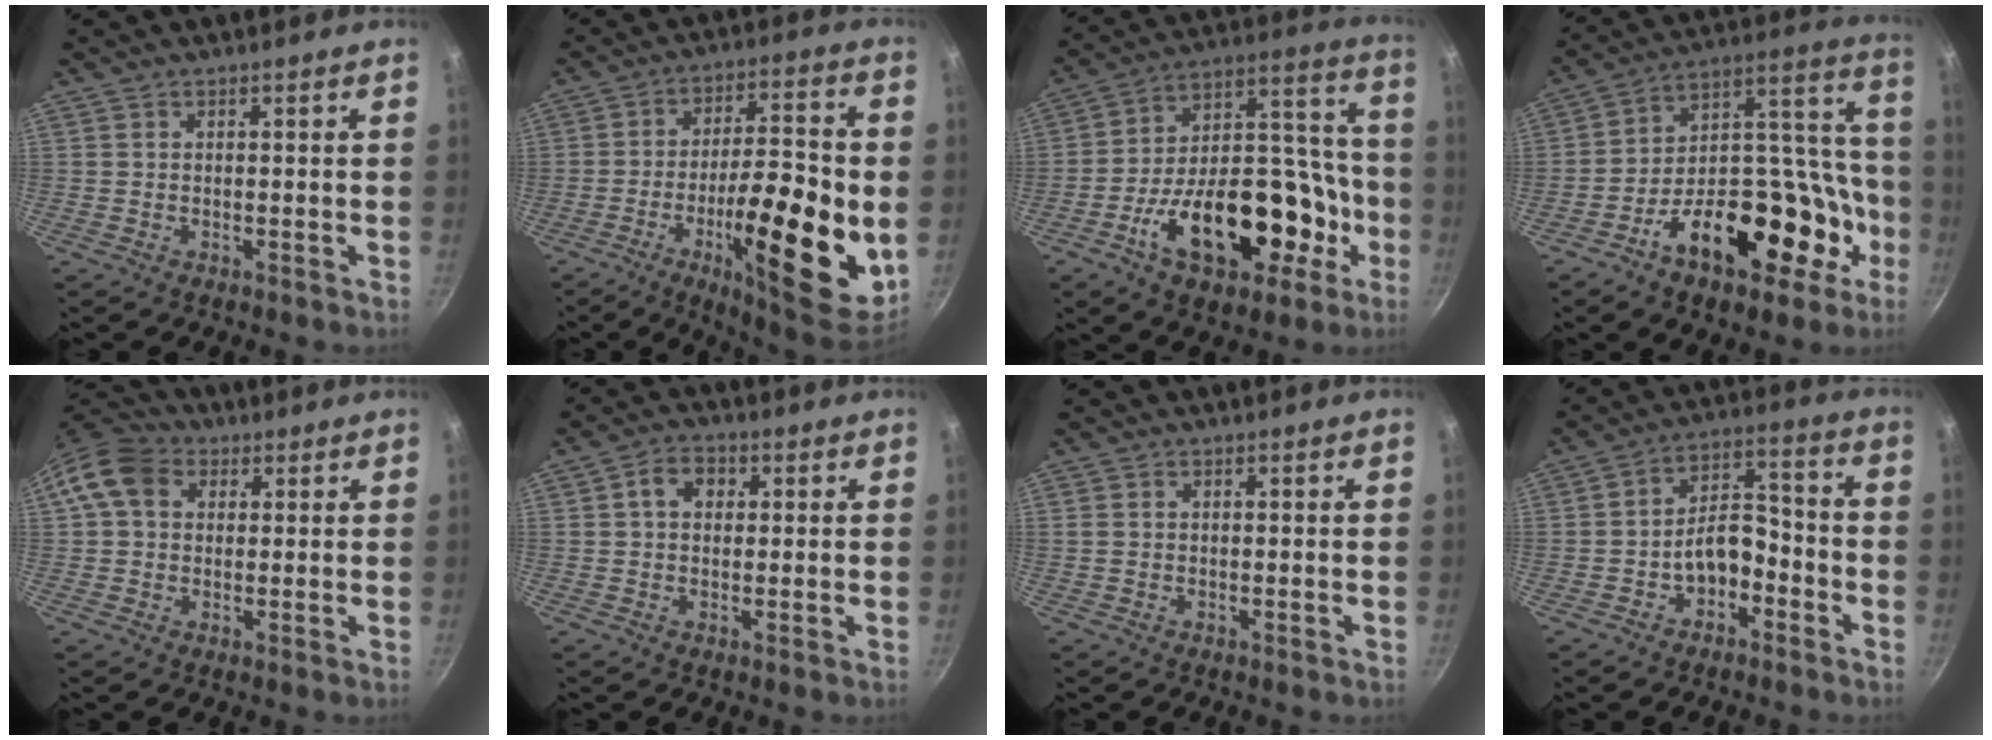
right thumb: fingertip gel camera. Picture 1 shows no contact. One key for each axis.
{"total": 23.6, "fx": -5.4, "fy": 7.3, "fz": 21.8, "tx": -0.305, "ty": 0.012, "tz": -0.081}
{"total": 25.9, "fx": -9.9, "fy": 14.8, "fz": 18.9, "tx": -0.251, "ty": 0.078, "tz": -0.148}
{"total": 25.4, "fx": -11.3, "fy": 14.2, "fz": 17.8, "tx": -0.222, "ty": 0.093, "tz": -0.173}
{"total": 9.1, "fx": 2.3, "fy": 7.2, "fz": 5.1, "tx": -0.071, "ty": 0.015, "tz": 0.023}
{"total": 5.0, "fx": 1.1, "fy": 3.8, "fz": 3.1, "tx": -0.030, "ty": 0.009, "tz": 0.010}
{"total": 1.0, "fx": 0.0, "fy": 0.9, "fz": 0.5, "tx": -0.008, "ty": 0.002, "tz": 0.000}
{"total": 5.5, "fx": -2.6, "fy": 3.8, "fz": 3.1, "tx": -0.021, "ty": 0.042, "tz": -0.044}